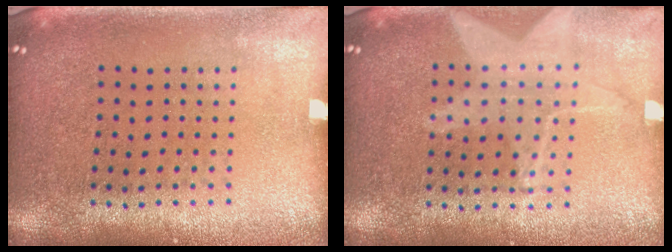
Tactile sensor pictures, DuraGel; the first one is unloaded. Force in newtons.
{"total": 1.5, "press": 1.4, "slide": 0.5}